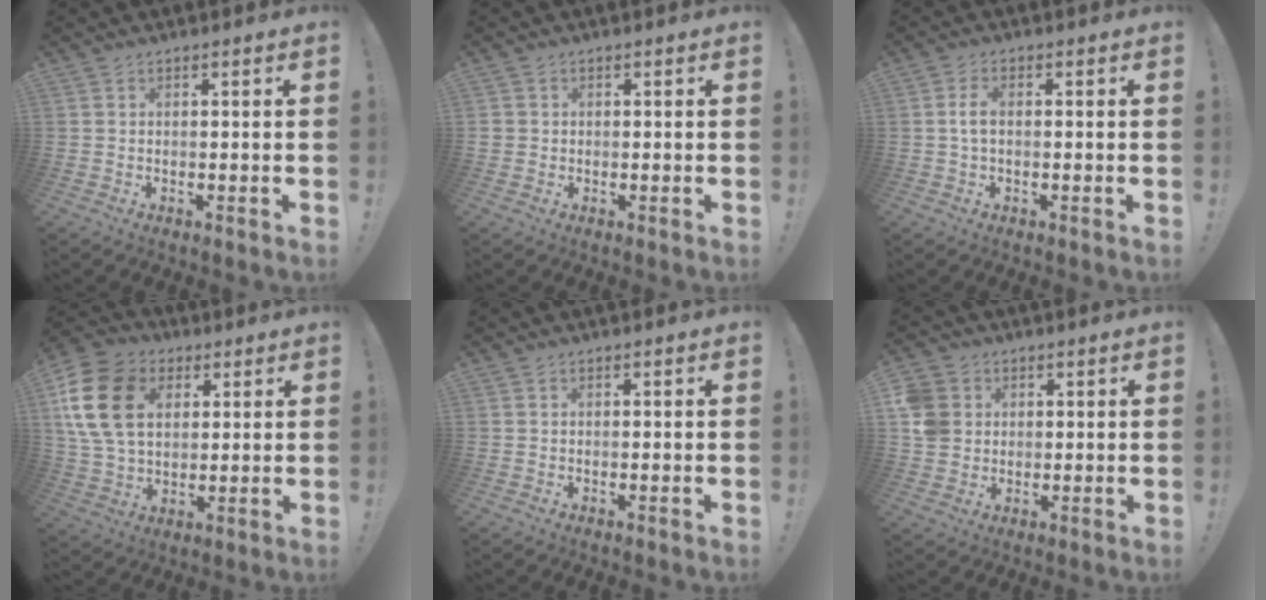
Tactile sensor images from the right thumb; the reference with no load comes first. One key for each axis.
{"total": 1.6, "fx": 0.0, "fy": 1.5, "fz": 0.4, "tx": -0.005, "ty": 0.004, "tz": 0.001}
{"total": 3.2, "fx": 0.1, "fy": 1.4, "fz": 2.9, "tx": -0.056, "ty": 0.003, "tz": 0.000}
{"total": 18.9, "fx": 5.4, "fy": 13.7, "fz": 11.8, "tx": -0.215, "ty": -0.009, "tz": 0.101}
{"total": 0.0}
{"total": 7.4, "fx": 1.3, "fy": 6.9, "fz": 2.5, "tx": -0.062, "ty": -0.004, "tz": 0.027}